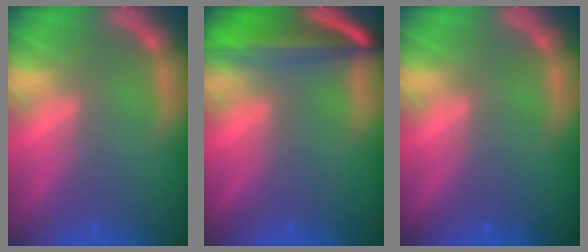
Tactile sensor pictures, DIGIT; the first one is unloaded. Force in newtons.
{"total": 8.5}
{"total": 0.0}